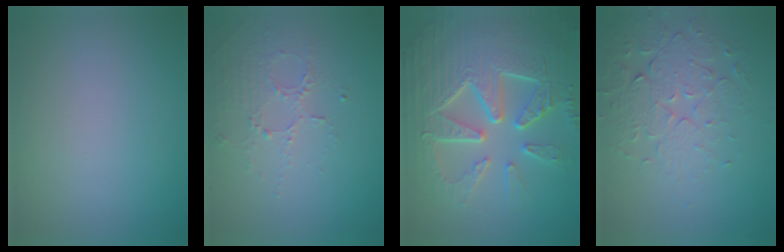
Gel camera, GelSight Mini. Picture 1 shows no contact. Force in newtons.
{"total": 1.7, "press": 1.2, "slide": 1.2}
{"total": 9.7, "press": 6.5, "slide": 7.2}
{"total": 4.0, "press": 3.5, "slide": 1.8}